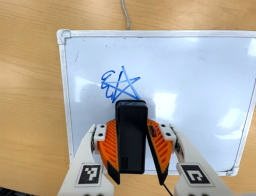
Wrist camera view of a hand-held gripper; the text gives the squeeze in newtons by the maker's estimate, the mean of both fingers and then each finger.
{"total": 6.4, "left": 4.8, "right": 8.0}